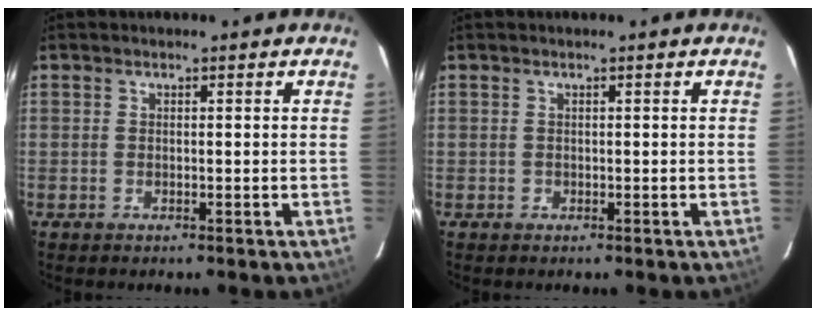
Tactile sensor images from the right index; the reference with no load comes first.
{"total": 0.6, "force": [-0.3, 0.5, 0.0], "torque": [0.004, 0.000, -0.004]}